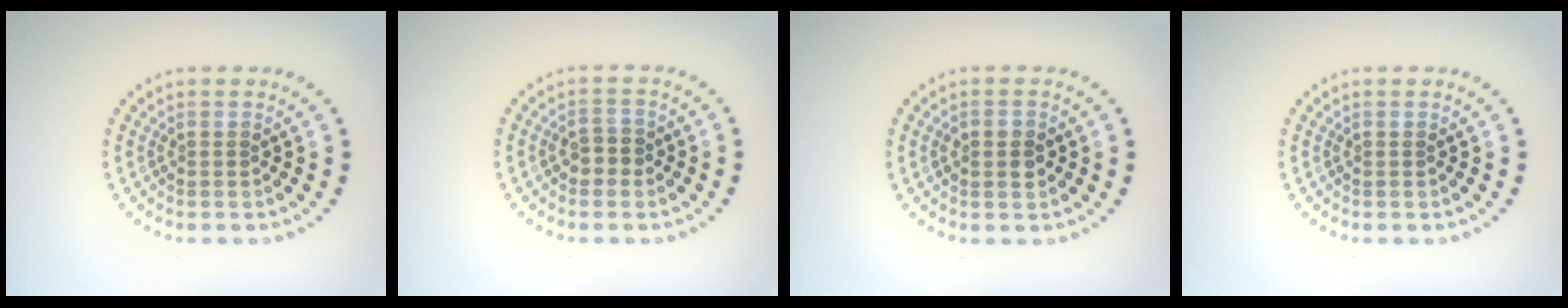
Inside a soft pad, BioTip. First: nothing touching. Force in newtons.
{"total": 1.8, "press": 1.8, "slide": 0.5}
{"total": 2.4, "press": 2.4, "slide": 0.1}
{"total": 0.0}